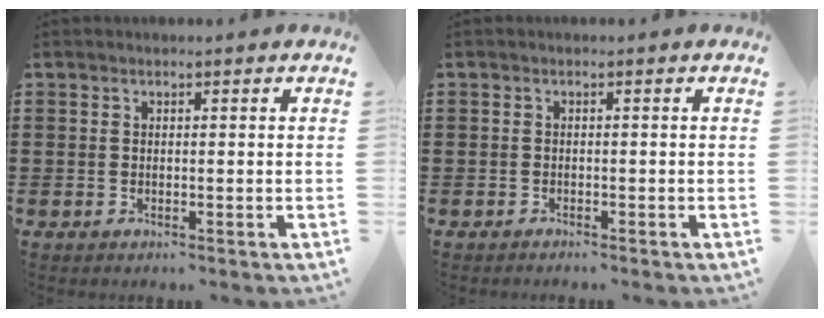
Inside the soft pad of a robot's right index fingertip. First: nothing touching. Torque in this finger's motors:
{"motor_torque": [0.28, -0.20, 0.01, 0.01]}